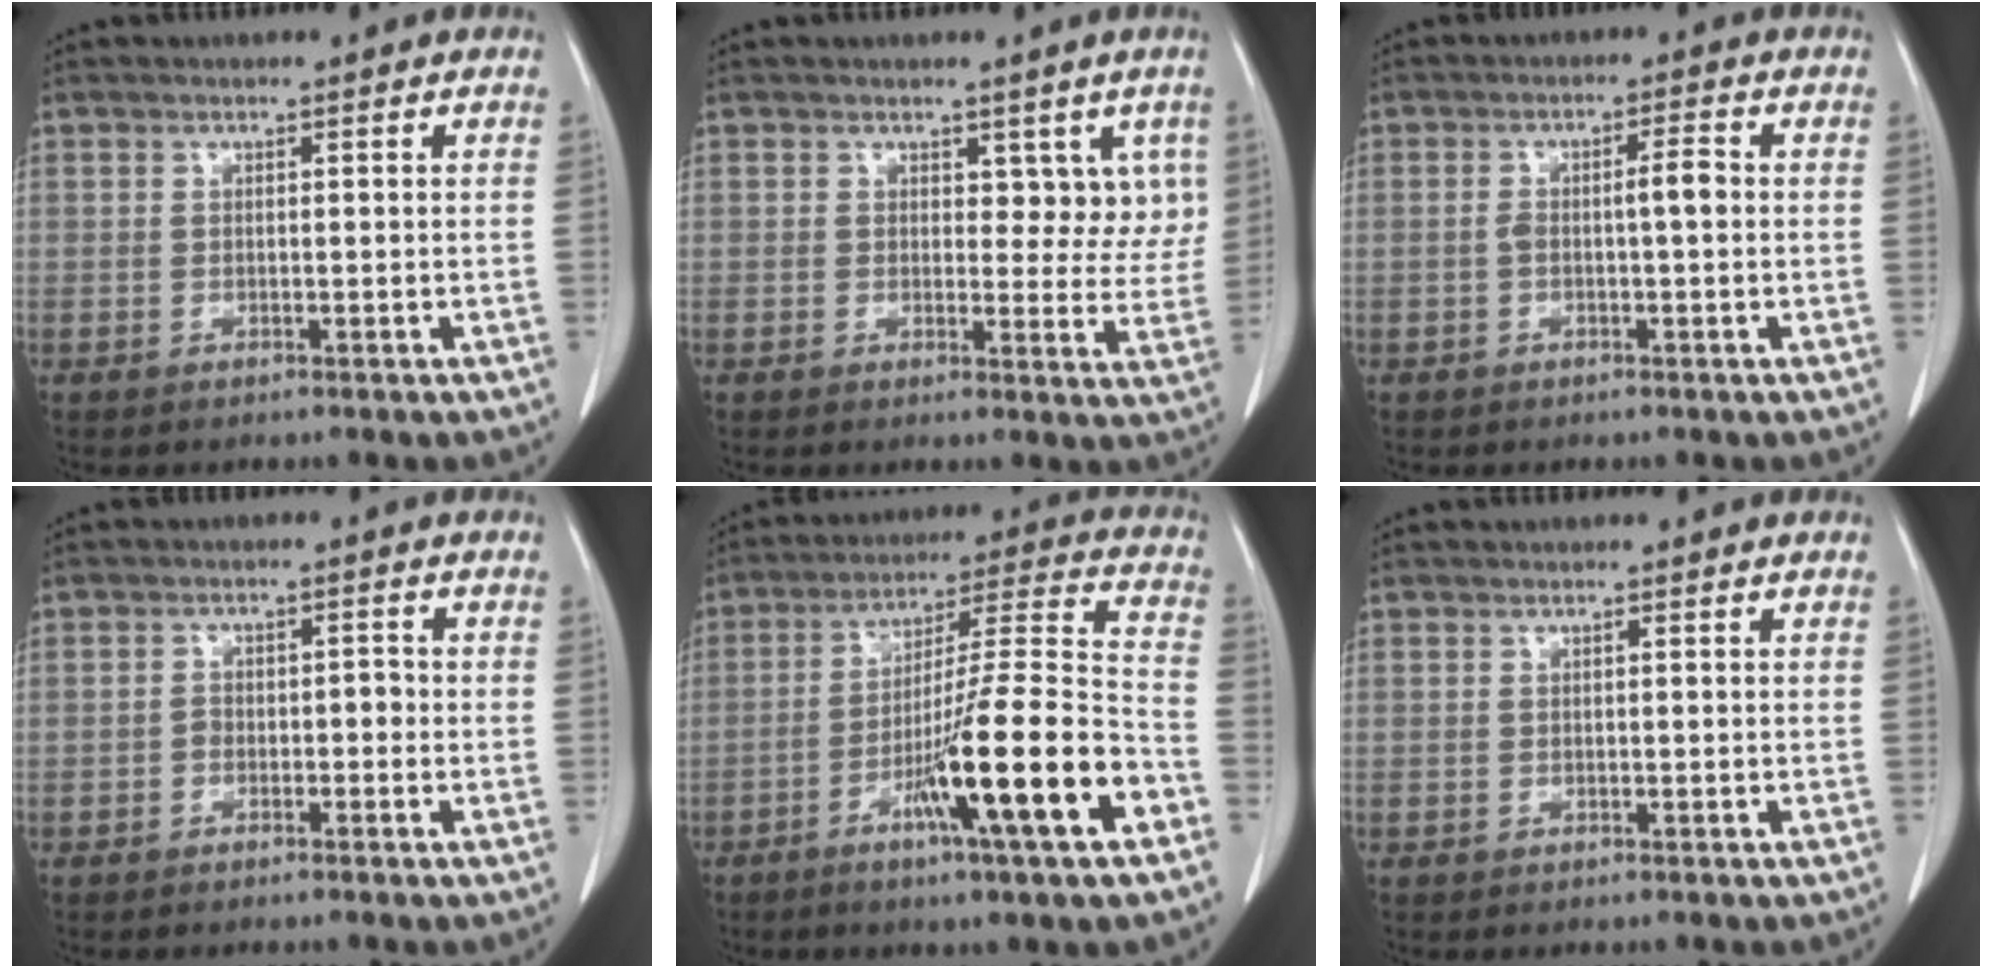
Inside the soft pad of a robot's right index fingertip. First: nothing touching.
{"total": 5.1, "force": [2.5, 3.1, 3.1], "torque": [-0.011, -0.002, 0.028]}
{"total": 3.7, "force": [-0.2, 0.6, 3.6], "torque": [-0.069, 0.013, -0.002]}
{"total": 2.4, "force": [-0.9, 1.4, 1.6], "torque": [-0.021, 0.015, -0.014]}
{"total": 18.0, "force": [-7.6, -0.3, 16.3], "torque": [-0.266, -0.013, -0.123]}
{"total": 0.0}